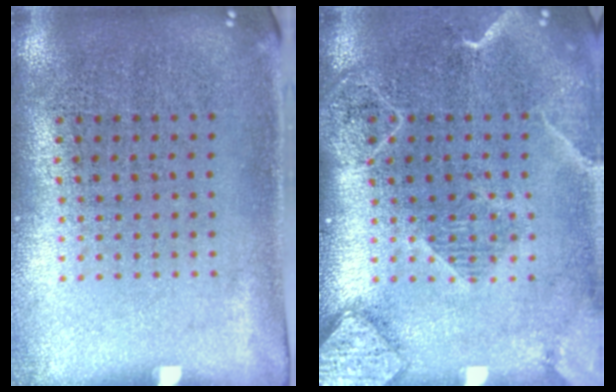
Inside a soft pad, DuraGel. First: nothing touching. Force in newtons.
{"total": 2.0, "press": 1.8, "slide": 0.8}